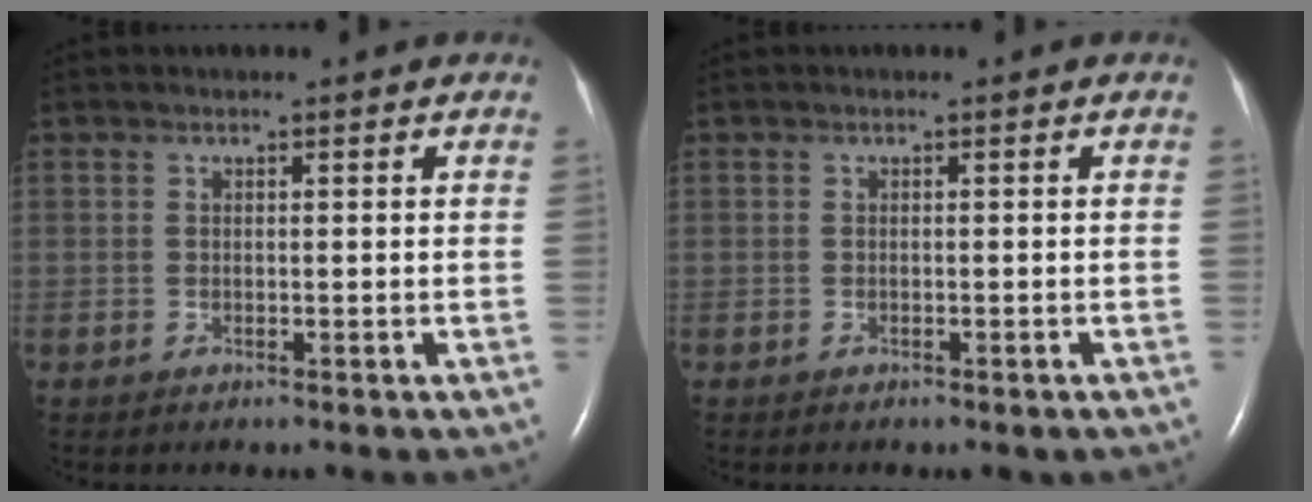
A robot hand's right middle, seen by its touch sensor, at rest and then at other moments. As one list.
[{"total": 0.9, "force": [-0.7, 0.2, 0.5], "torque": [-0.010, -0.004, -0.005]}]